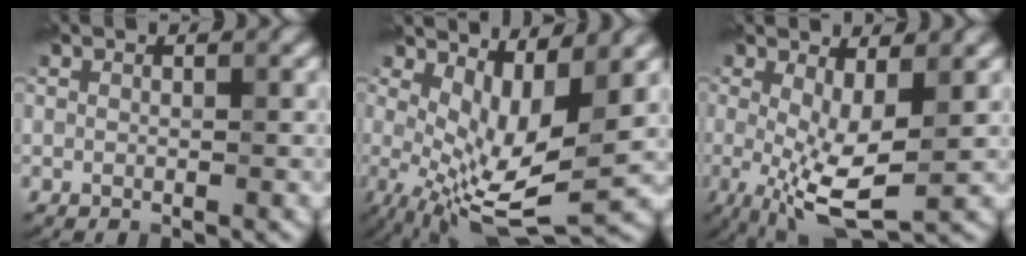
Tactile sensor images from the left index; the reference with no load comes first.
{"total": 7.5, "force": [0.8, 3.1, 6.8], "torque": [-0.131, -0.019, 0.018]}
{"total": 6.3, "force": [-0.6, 2.1, 6.0], "torque": [-0.125, -0.014, -0.011]}